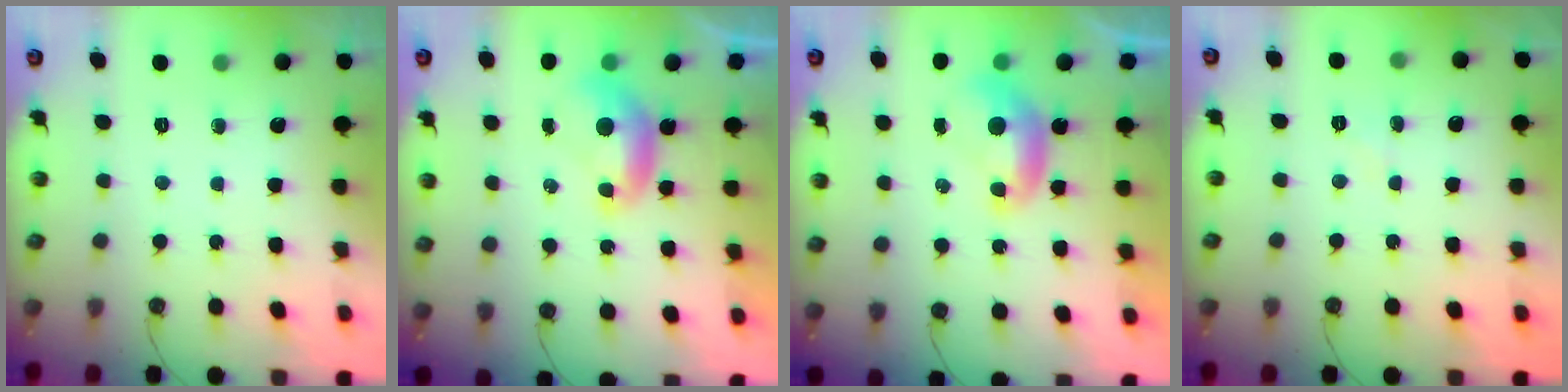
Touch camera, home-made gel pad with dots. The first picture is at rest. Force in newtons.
{"total": 0.0}
{"total": 0.0}
{"total": 0.9, "press": 0.9, "slide": 0.3}